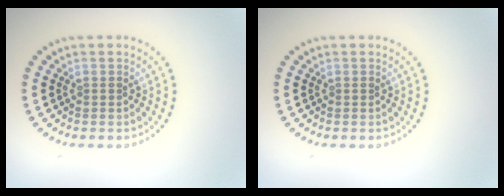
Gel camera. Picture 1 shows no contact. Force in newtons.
{"total": 0.0}